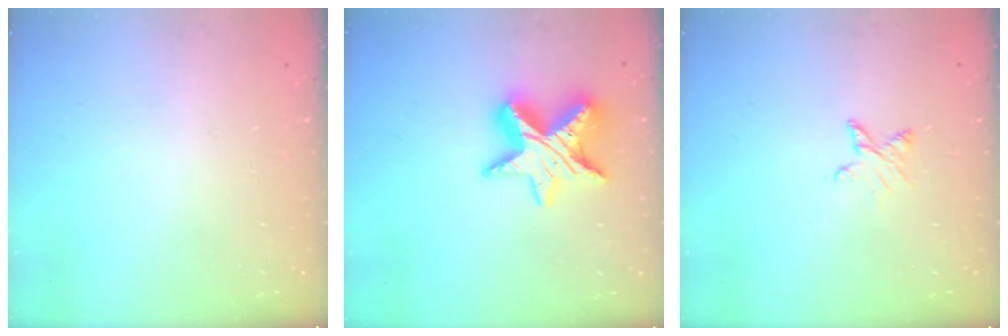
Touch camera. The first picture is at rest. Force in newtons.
{"total": 13.7, "press": 13.7, "slide": 0.9}
{"total": 4.5, "press": 4.5, "slide": 0.5}